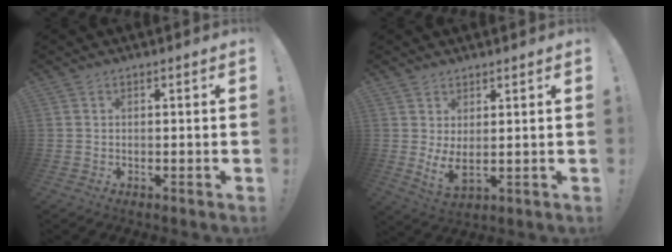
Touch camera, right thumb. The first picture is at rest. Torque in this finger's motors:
{"motor_torque": [0.58, 0.65, 0.36, -0.29, 0.04]}